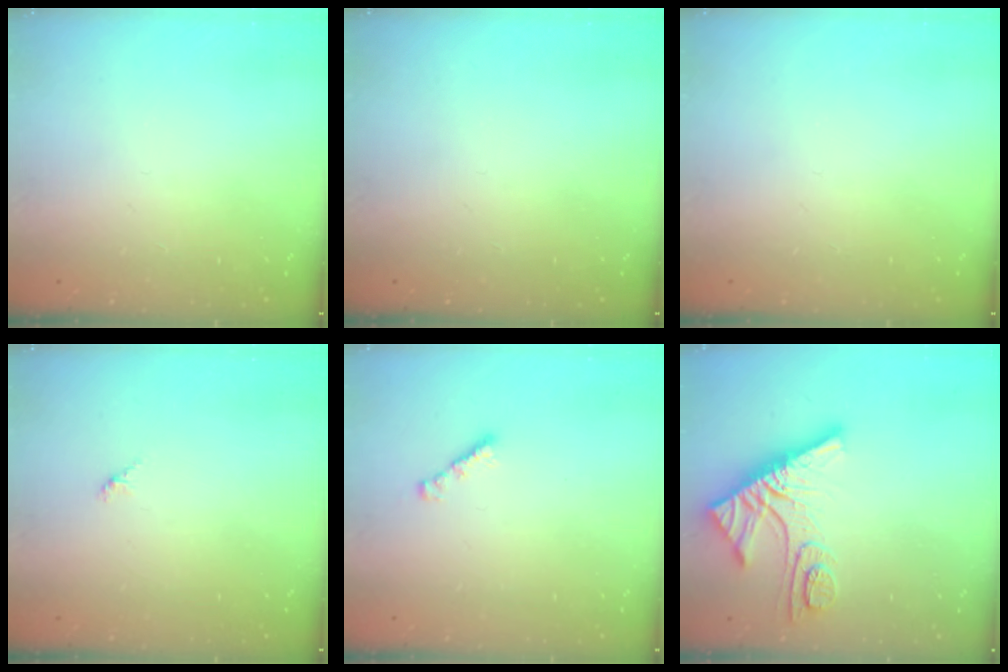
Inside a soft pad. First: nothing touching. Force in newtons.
{"total": 0.0}
{"total": 0.0}
{"total": 1.5, "press": 1.4, "slide": 0.4}
{"total": 1.9, "press": 1.9, "slide": 0.5}
{"total": 13.5, "press": 13.4, "slide": 1.3}